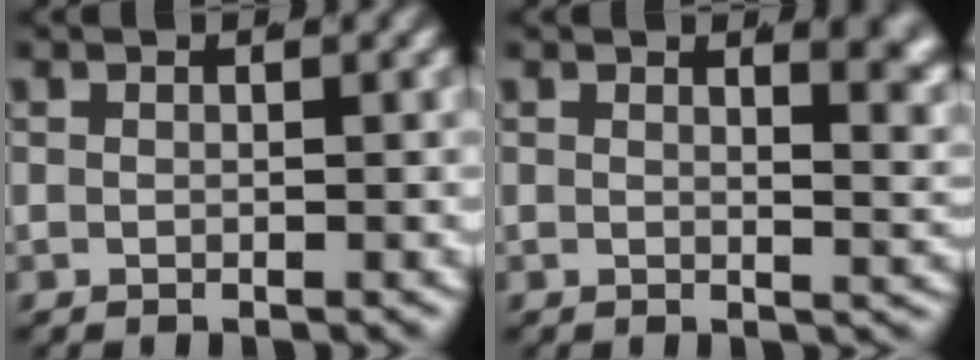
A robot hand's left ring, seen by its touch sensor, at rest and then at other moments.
{"total": 4.6, "force": [2.5, 1.3, 3.7], "torque": [-0.023, -0.001, 0.034]}